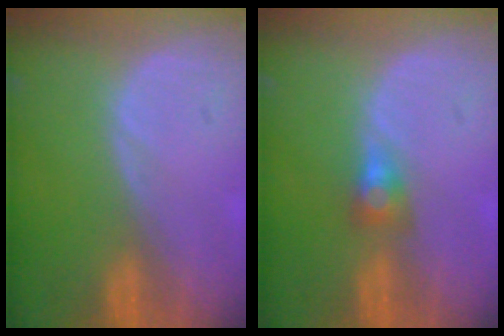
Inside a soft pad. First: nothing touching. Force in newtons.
{"total": 3.0, "press": 2.5, "slide": 1.6}